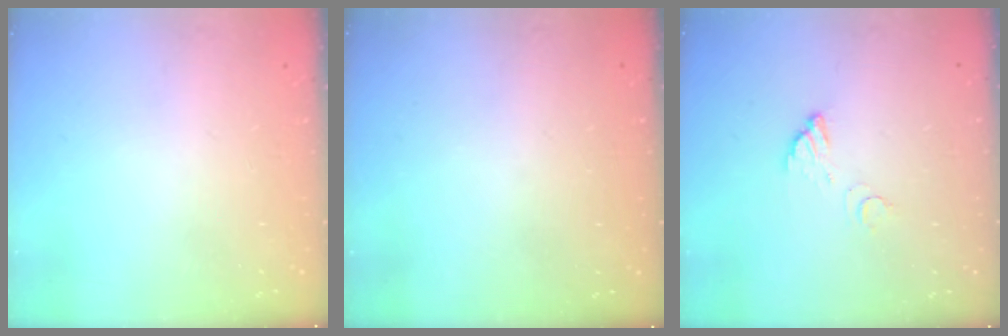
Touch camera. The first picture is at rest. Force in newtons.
{"total": 3.5, "press": 3.5, "slide": 0.1}
{"total": 3.7, "press": 3.7, "slide": 0.3}